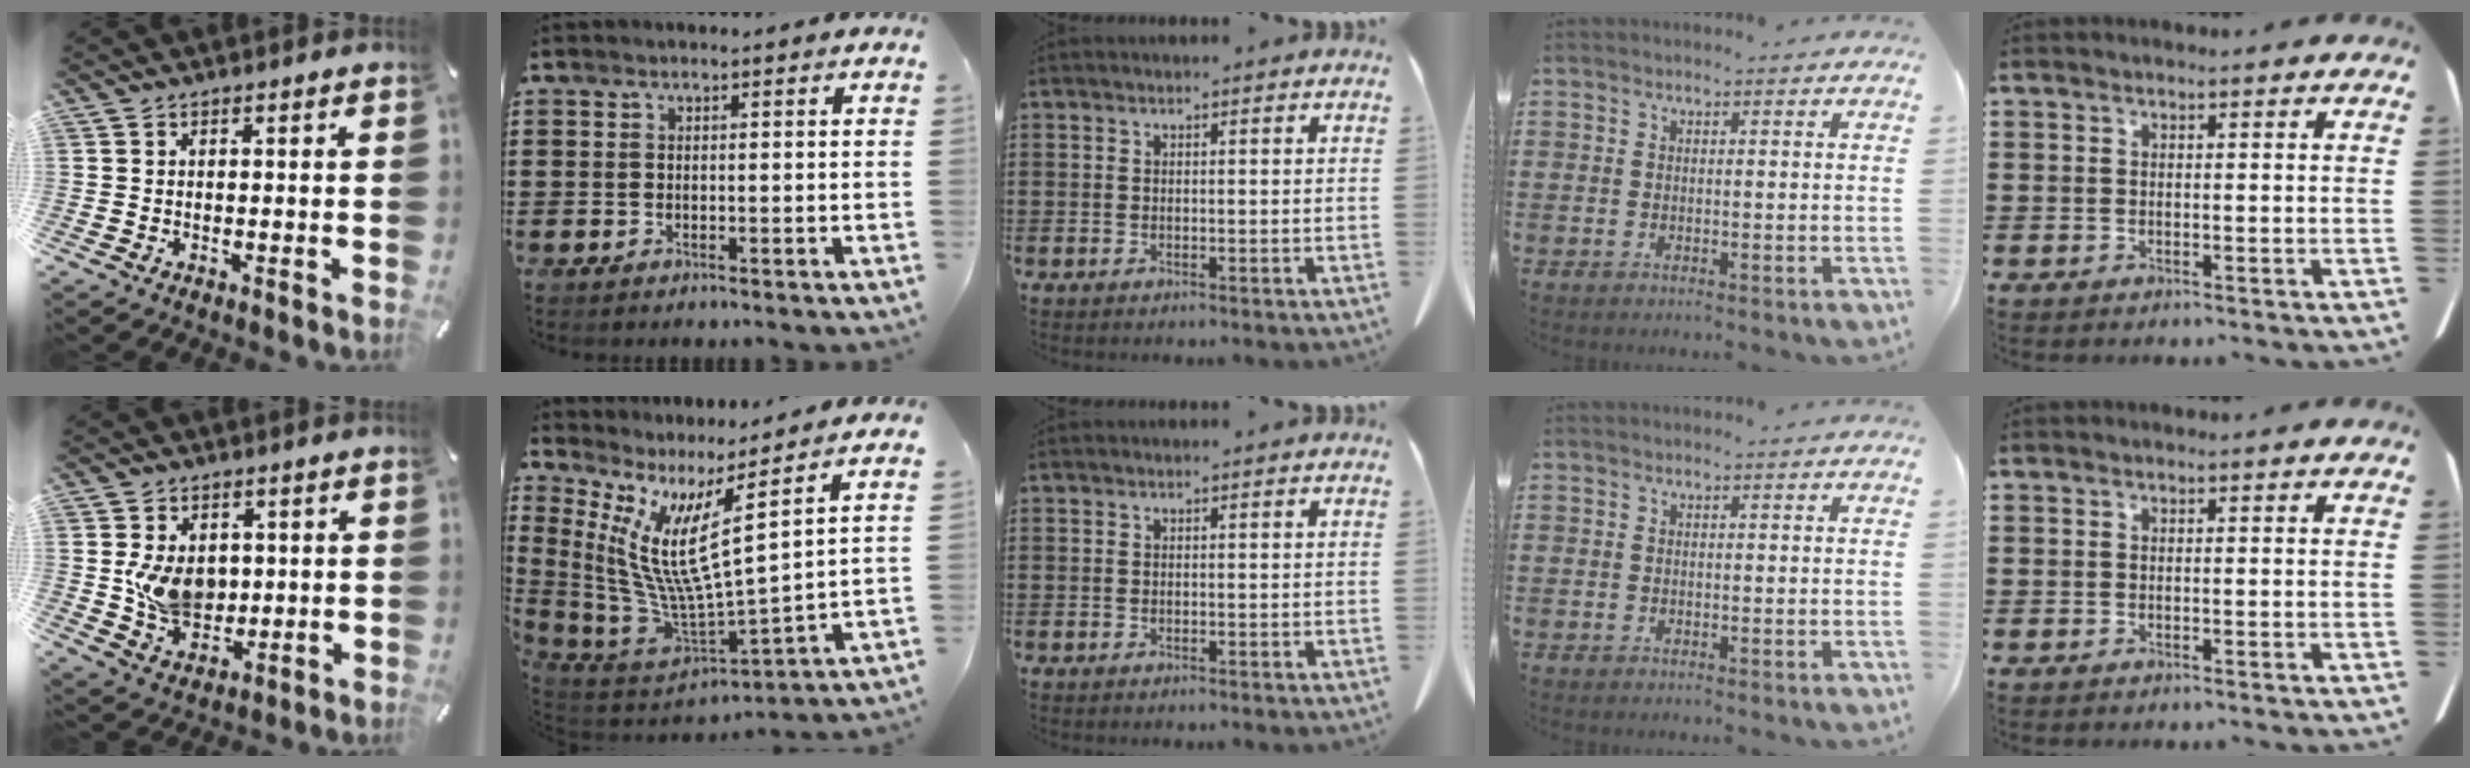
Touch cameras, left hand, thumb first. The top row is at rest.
{"thumb": {"total": 9.7, "force": [1.1, 7.7, 5.8], "torque": [-0.106, -0.003, 0.022]}, "index": {"total": 9.0, "force": [3.5, 1.8, 8.1], "torque": [-0.201, -0.066, 0.052]}}